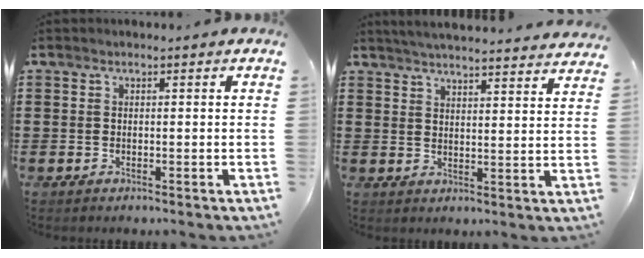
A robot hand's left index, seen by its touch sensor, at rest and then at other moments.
{"total": 4.4, "force": [4.3, -0.7, 0.6], "torque": [-0.027, -0.025, 0.075]}